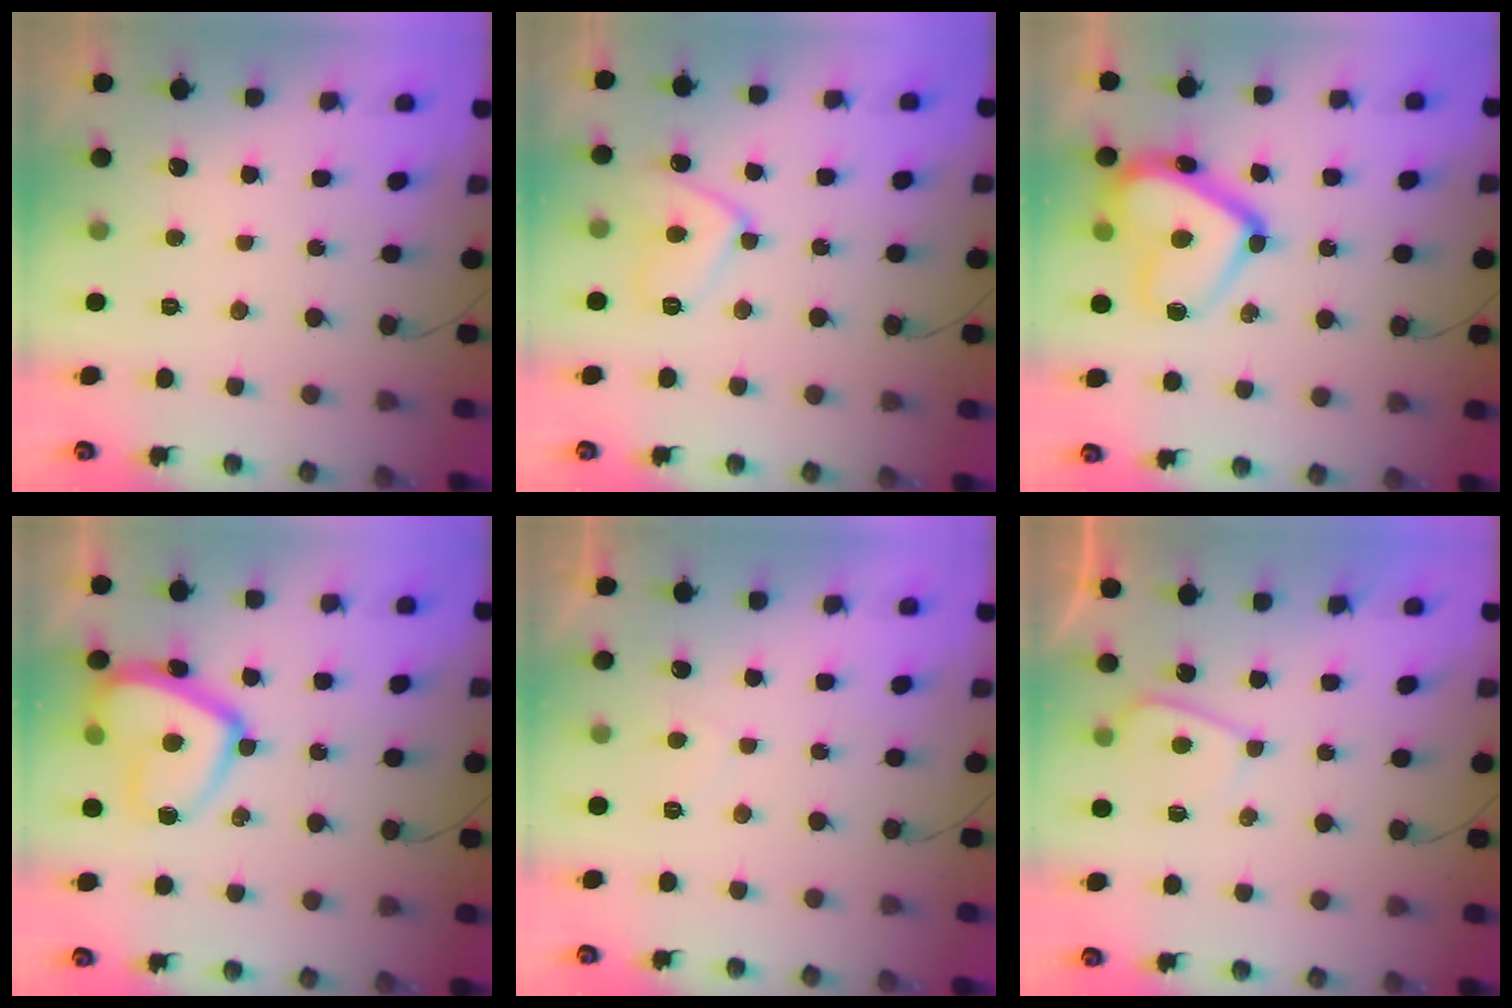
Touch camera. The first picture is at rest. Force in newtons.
{"total": 9.8, "press": 9.8, "slide": 0.8}
{"total": 18.2, "press": 18.1, "slide": 1.5}
{"total": 15.2, "press": 15.1, "slide": 1.5}
{"total": 1.7, "press": 1.5, "slide": 0.7}
{"total": 3.5, "press": 3.4, "slide": 0.8}